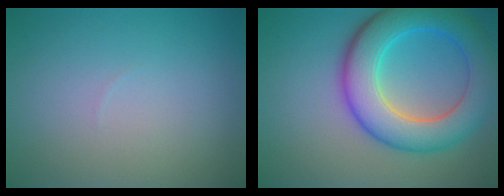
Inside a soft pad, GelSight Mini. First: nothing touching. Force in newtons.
{"total": 8.7, "press": 8.7, "slide": 0.4}